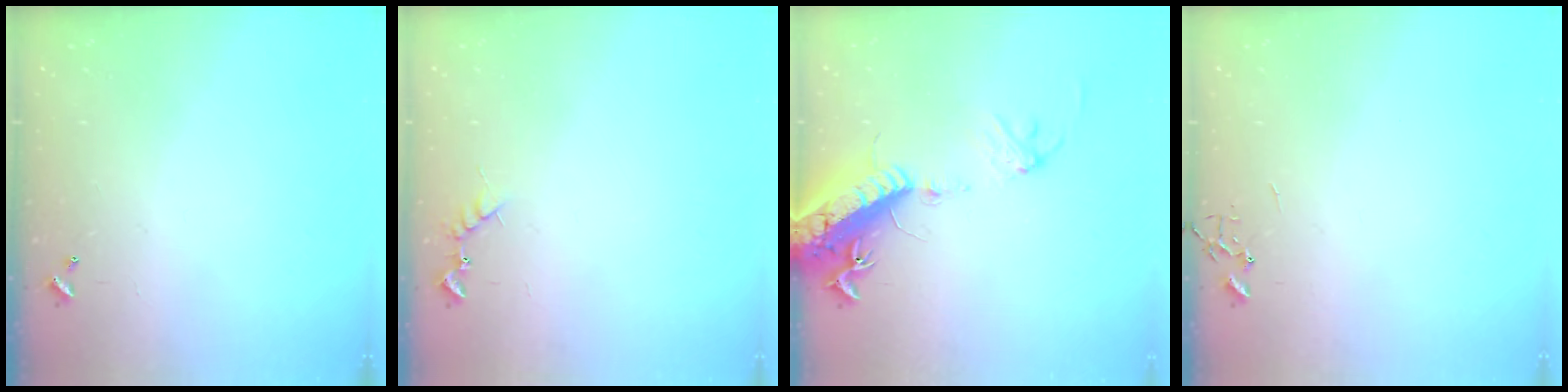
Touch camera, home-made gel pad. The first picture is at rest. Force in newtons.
{"total": 6.0, "press": 6.0, "slide": 0.6}
{"total": 18.2, "press": 17.7, "slide": 4.2}
{"total": 0.0}